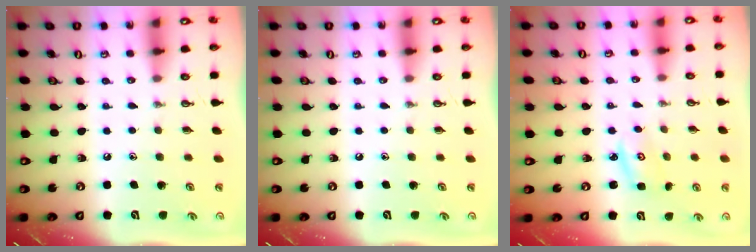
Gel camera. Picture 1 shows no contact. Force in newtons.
{"total": 0.0}
{"total": 2.6, "press": 2.6, "slide": 0.2}